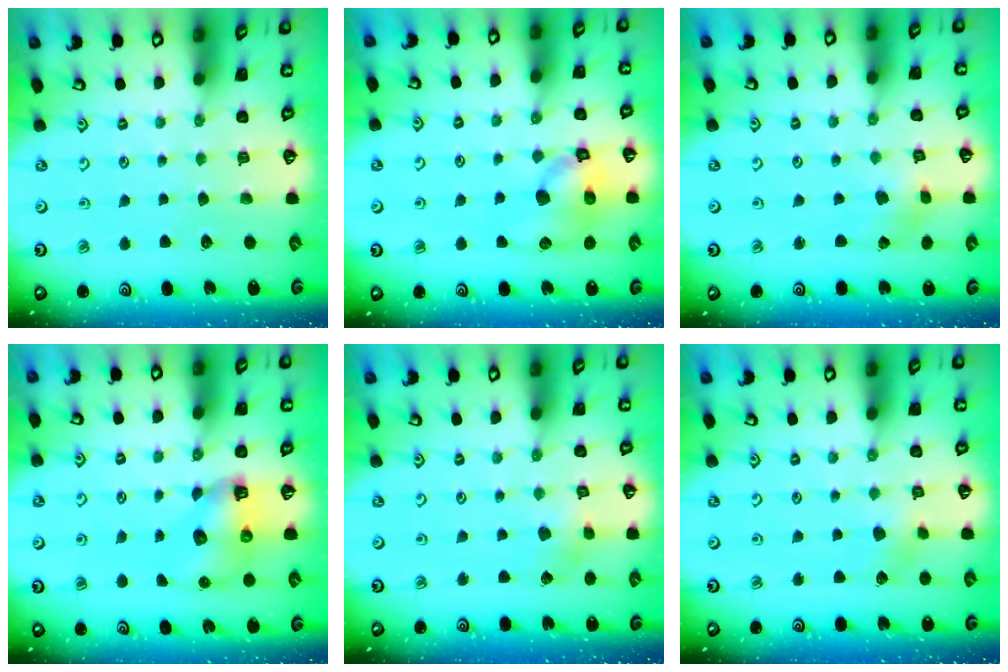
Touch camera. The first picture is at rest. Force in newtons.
{"total": 11.6, "press": 11.5, "slide": 1.5}
{"total": 2.7, "press": 2.6, "slide": 0.3}
{"total": 6.9, "press": 6.8, "slide": 0.9}
{"total": 3.2, "press": 3.2, "slide": 0.2}
{"total": 3.5, "press": 3.5, "slide": 0.4}